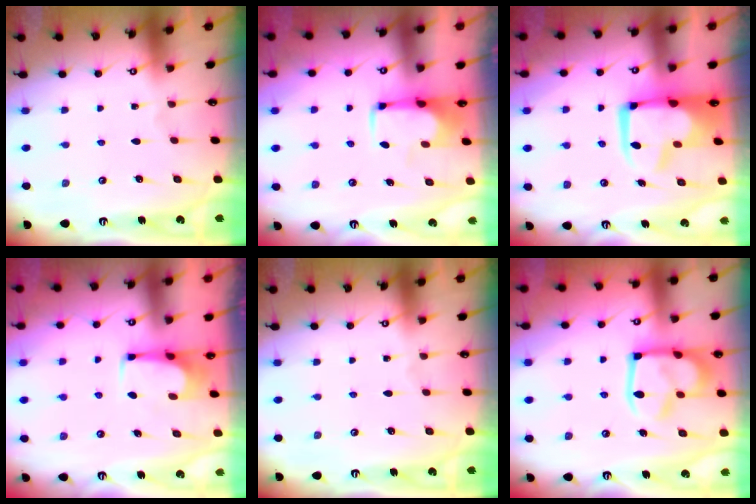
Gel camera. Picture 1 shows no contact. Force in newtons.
{"total": 1.5, "press": 1.4, "slide": 0.6}
{"total": 12.4, "press": 12.2, "slide": 1.7}
{"total": 4.8, "press": 4.8, "slide": 0.3}
{"total": 0.0}
{"total": 9.9, "press": 9.8, "slide": 1.2}